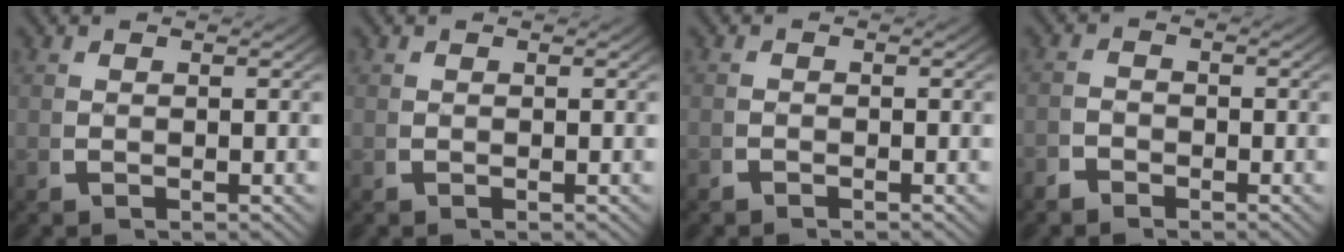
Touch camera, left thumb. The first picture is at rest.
{"total": 0.0}
{"total": 0.8, "force": [-0.8, 0.1, -0.1], "torque": [0.002, -0.005, -0.016]}
{"total": 1.7, "force": [-1.5, 0.8, 0.1], "torque": [0.005, -0.010, -0.030]}